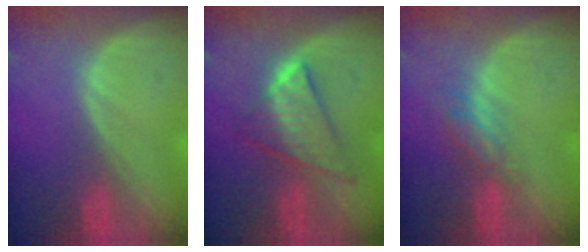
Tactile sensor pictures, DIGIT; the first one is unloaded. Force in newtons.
{"total": 7.5, "press": 7.5, "slide": 0.4}
{"total": 4.8, "press": 4.2, "slide": 2.1}